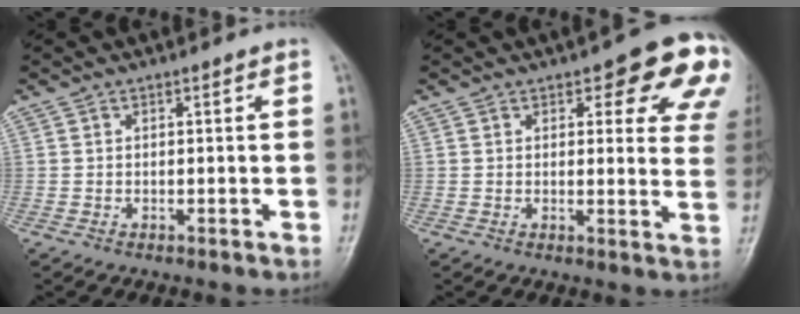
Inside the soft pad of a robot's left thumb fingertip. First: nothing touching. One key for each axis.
{"total": 14.2, "fx": 7.4, "fy": 5.6, "fz": 10.7, "tx": -0.078, "ty": -0.029, "tz": 0.072}